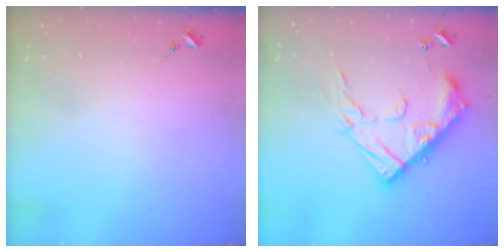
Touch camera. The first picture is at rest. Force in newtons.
{"total": 19.3, "press": 19.2, "slide": 1.6}